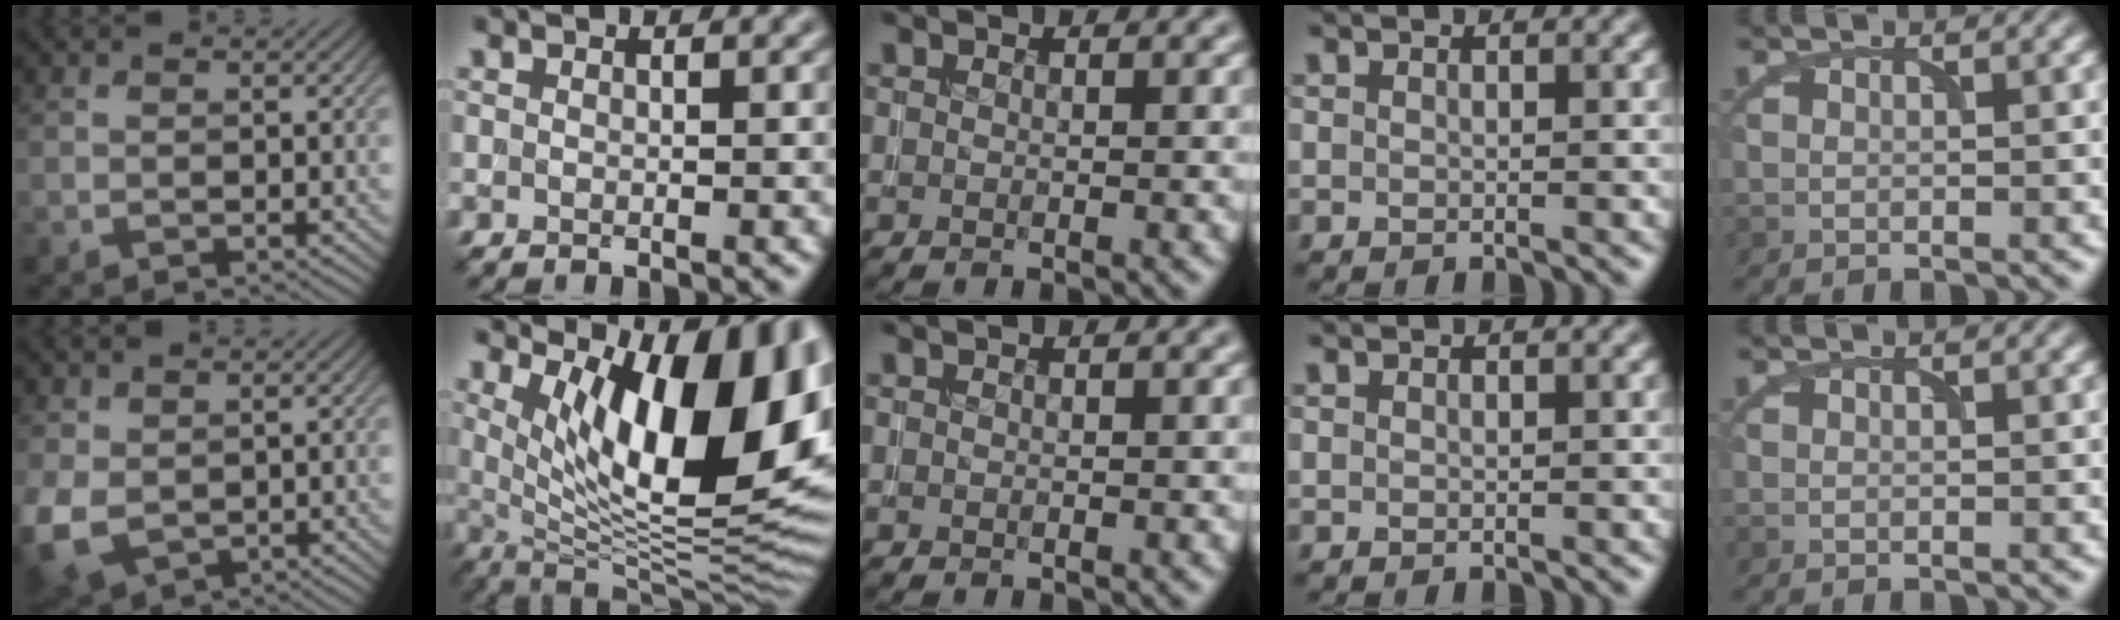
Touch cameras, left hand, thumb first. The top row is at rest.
{"thumb": {"total": 7.4, "force": [-0.4, 5.4, 5.0], "torque": [-0.159, -0.027, 0.000]}, "index": {"total": 14.6, "force": [4.2, 5.5, 12.9], "torque": [-0.167, -0.017, 0.072]}}